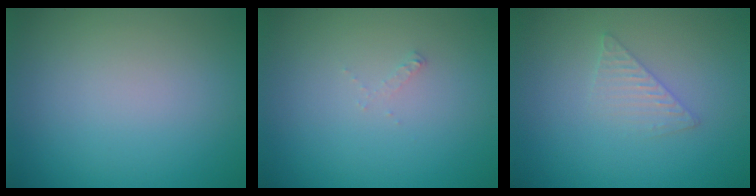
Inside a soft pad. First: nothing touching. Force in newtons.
{"total": 0.5, "press": 0.5, "slide": 0.1}
{"total": 1.6, "press": 1.6, "slide": 0.1}